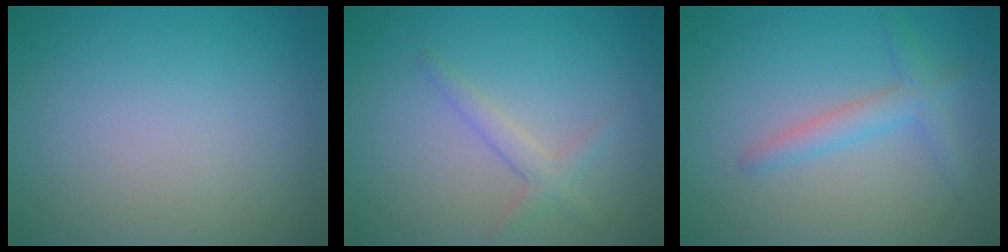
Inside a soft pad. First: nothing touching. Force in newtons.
{"total": 1.8, "press": 1.8, "slide": 0.1}
{"total": 2.4, "press": 2.4, "slide": 0.1}